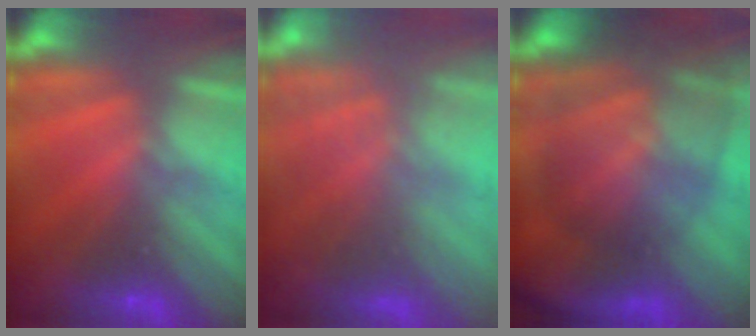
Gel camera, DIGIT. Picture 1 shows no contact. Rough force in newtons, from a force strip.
{"total": 7.2}
{"total": 7.9}